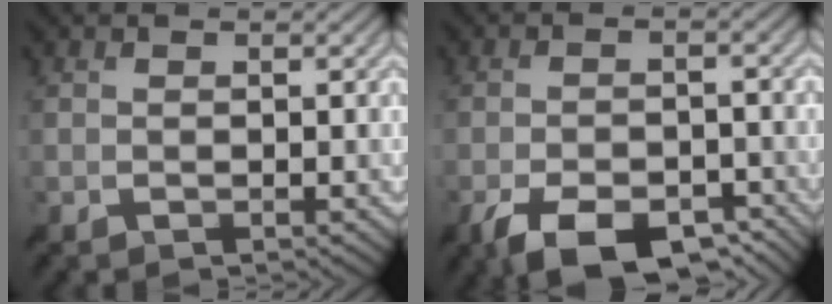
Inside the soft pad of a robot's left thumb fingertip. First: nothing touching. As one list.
[{"total": 10.4, "force": [-6.8, 4.1, 6.7], "torque": [-0.118, -0.007, -0.112]}]